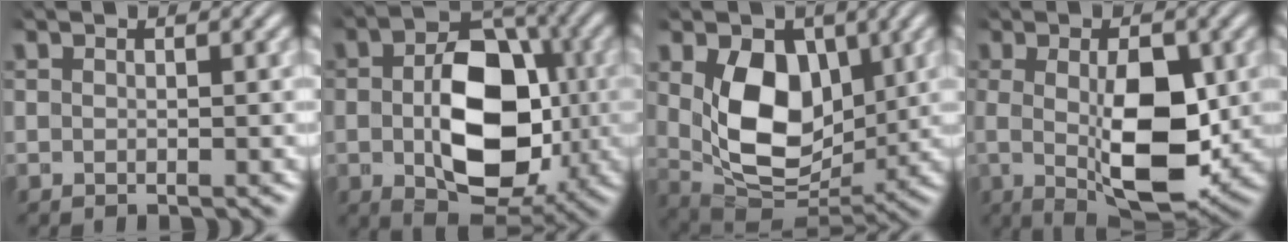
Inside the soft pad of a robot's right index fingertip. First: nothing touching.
{"total": 11.6, "force": [-1.2, 7.3, 8.9], "torque": [-0.161, -0.032, -0.005]}
{"total": 9.9, "force": [0.6, 7.0, 6.9], "torque": [-0.129, -0.047, 0.030]}
{"total": 9.9, "force": [-0.8, 4.4, 8.9], "torque": [-0.154, -0.021, -0.005]}